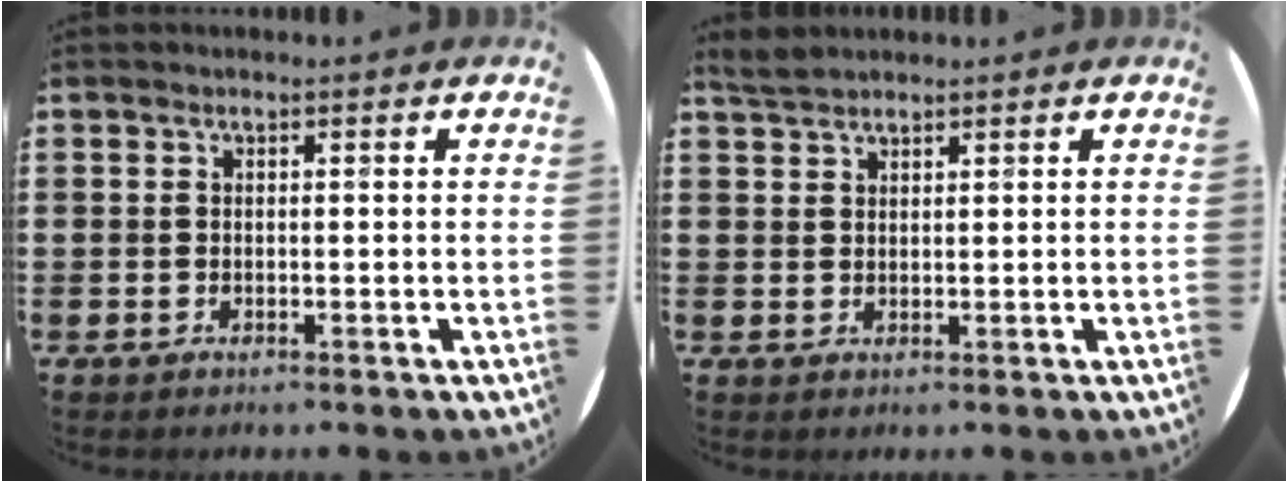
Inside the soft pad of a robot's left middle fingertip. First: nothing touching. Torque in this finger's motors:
{"motor_torque": [0.33, -0.34, 0.00, 0.00]}